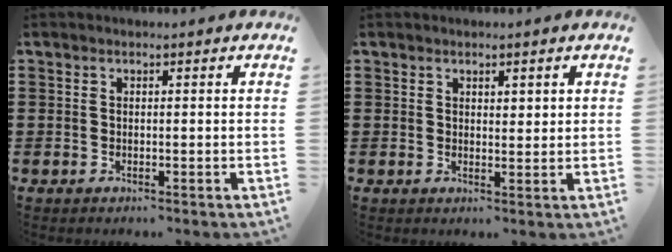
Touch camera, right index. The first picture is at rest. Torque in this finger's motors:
{"motor_torque": [-0.27, 0.16, 0.01, 0.00]}